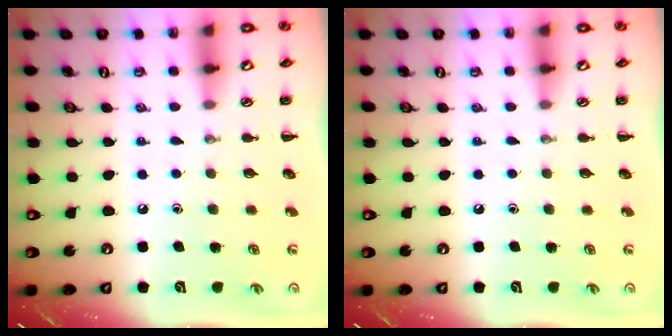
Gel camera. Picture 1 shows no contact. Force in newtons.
{"total": 0.0}